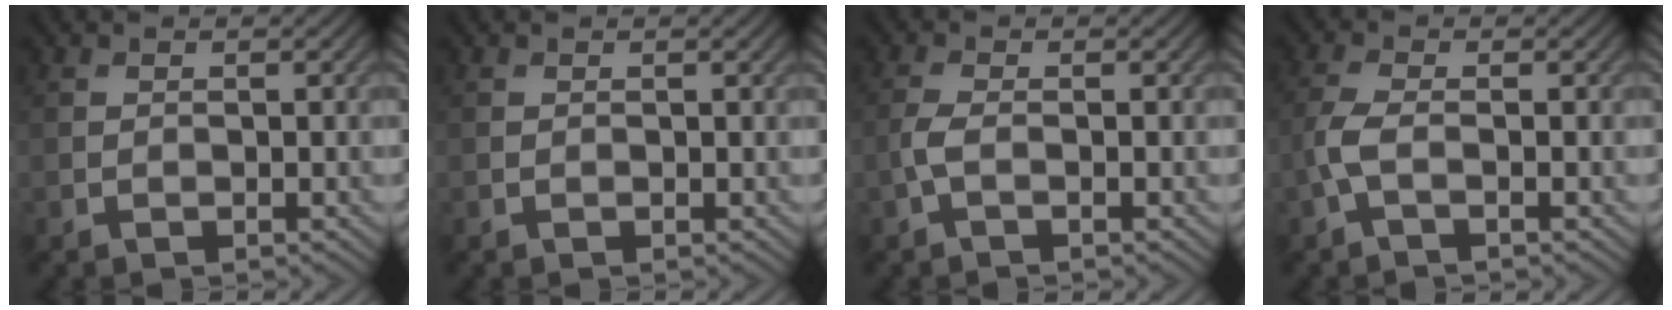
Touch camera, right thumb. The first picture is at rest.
{"total": 0.0}
{"total": 1.9, "force": [-0.6, 0.6, 1.7], "torque": [-0.045, 0.003, -0.018]}
{"total": 2.8, "force": [-0.9, 0.9, 2.5], "torque": [-0.069, 0.003, -0.029]}